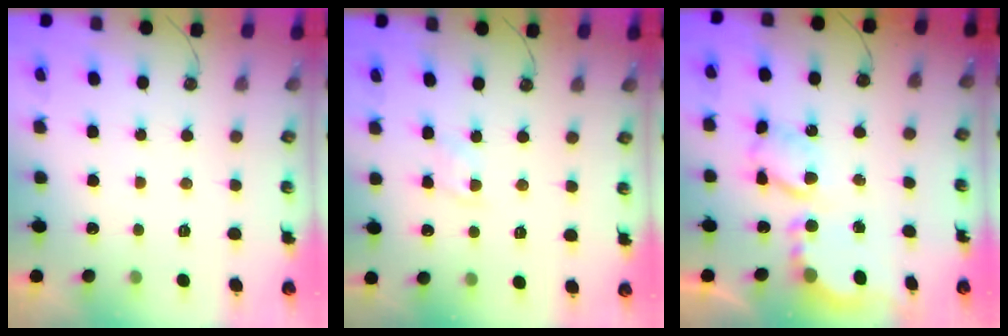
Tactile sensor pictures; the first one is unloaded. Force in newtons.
{"total": 6.0, "press": 6.0, "slide": 0.7}
{"total": 7.6, "press": 7.6, "slide": 0.3}